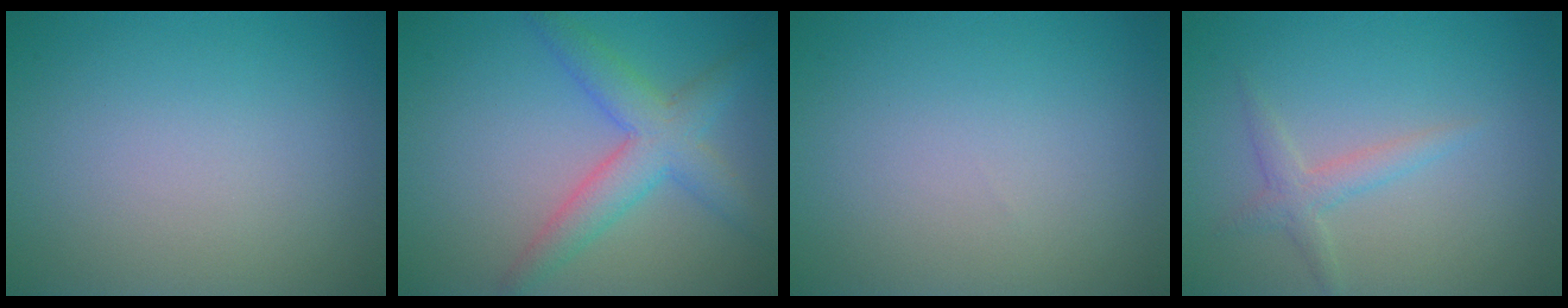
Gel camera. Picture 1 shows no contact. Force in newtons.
{"total": 4.6, "press": 4.6, "slide": 0.2}
{"total": 0.0}
{"total": 1.8, "press": 1.8, "slide": 0.1}